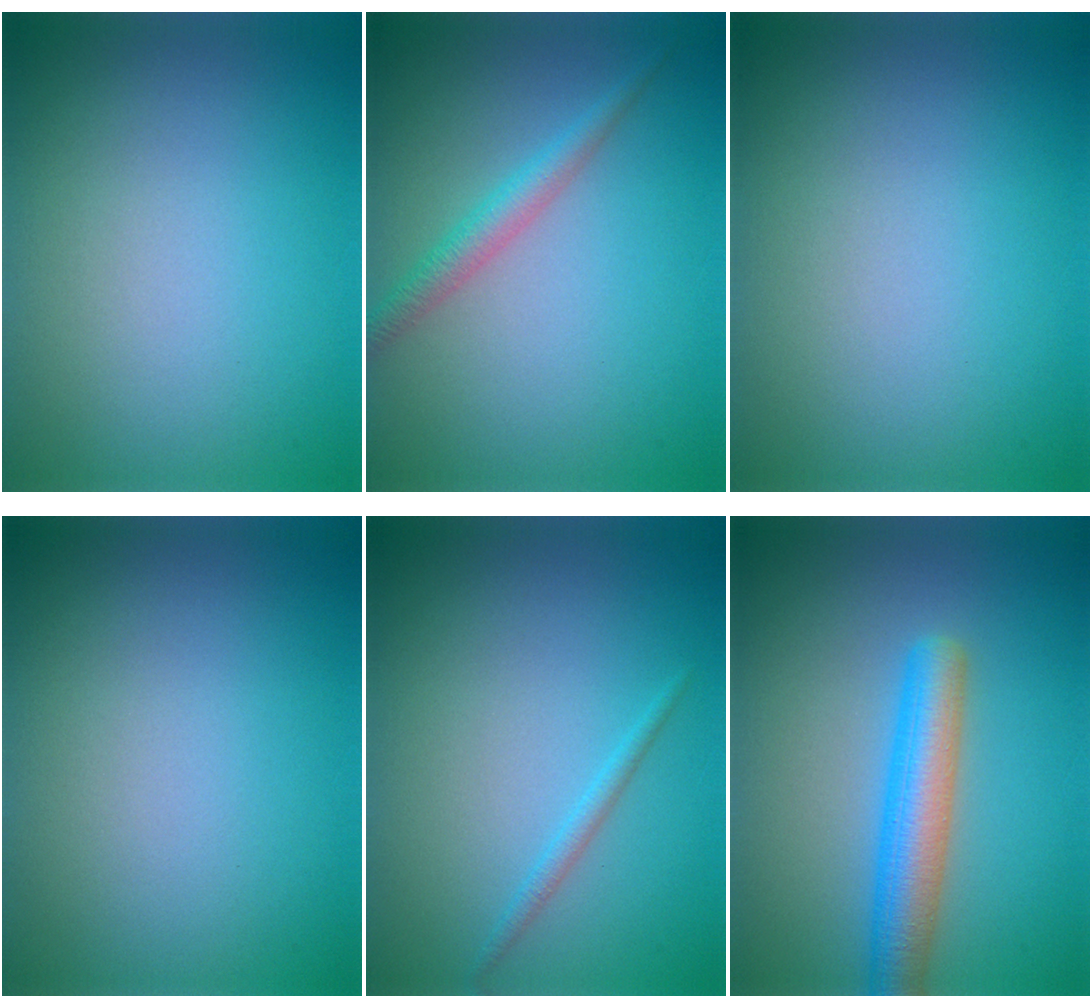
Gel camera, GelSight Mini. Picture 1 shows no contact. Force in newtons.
{"total": 2.2, "press": 2.2, "slide": 0.1}
{"total": 0.0}
{"total": 0.0}
{"total": 1.0, "press": 1.0, "slide": 0.1}
{"total": 4.9, "press": 4.9, "slide": 0.1}